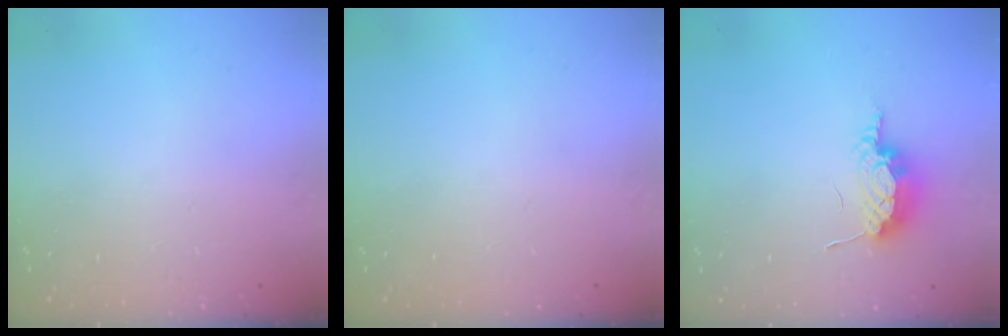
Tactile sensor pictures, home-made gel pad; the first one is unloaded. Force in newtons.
{"total": 0.0}
{"total": 10.0, "press": 8.6, "slide": 5.1}